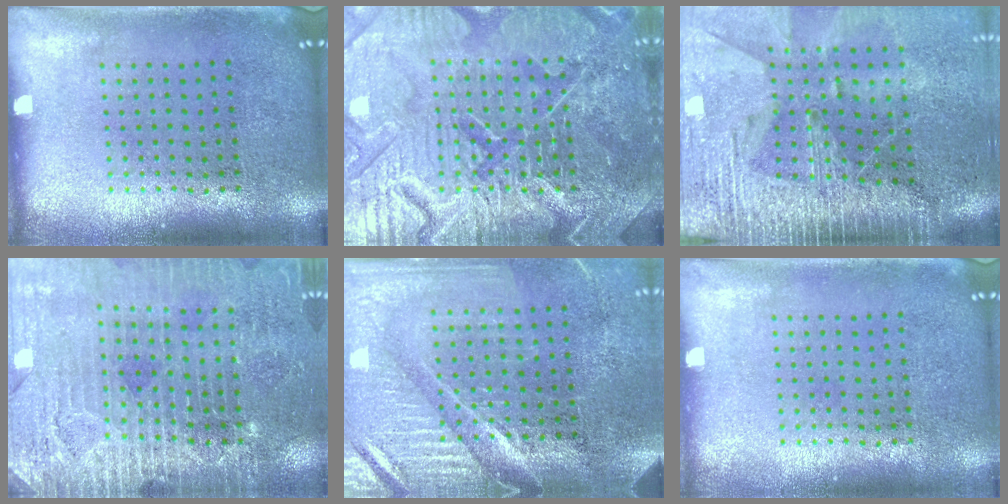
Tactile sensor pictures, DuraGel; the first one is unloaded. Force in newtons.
{"total": 7.7, "press": 7.6, "slide": 0.9}
{"total": 4.0, "press": 3.4, "slide": 2.0}
{"total": 3.3, "press": 3.2, "slide": 0.5}
{"total": 4.1, "press": 3.7, "slide": 1.7}
{"total": 0.0}